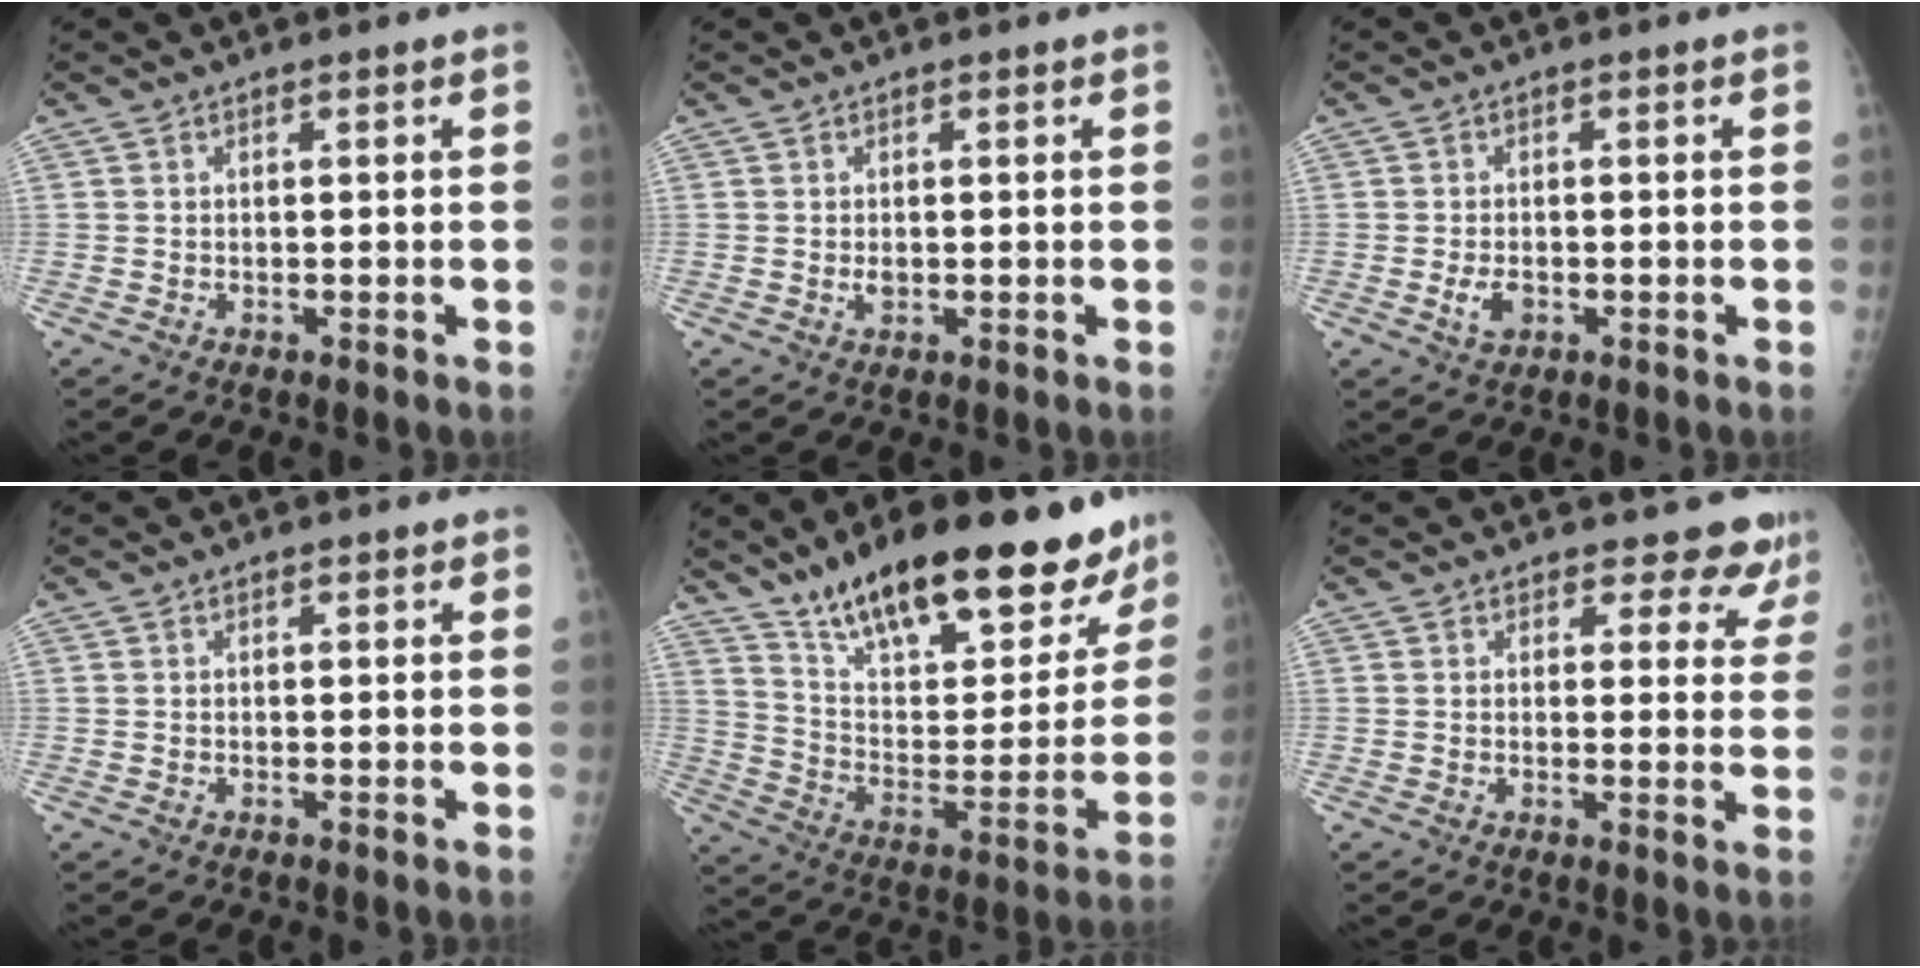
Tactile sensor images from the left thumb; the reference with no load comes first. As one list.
[{"total": 1.2, "force": [0.0, 0.9, 0.8], "torque": [-0.011, -0.001, 0.002]}, {"total": 3.0, "force": [-0.8, 1.9, 2.1], "torque": [-0.037, 0.000, -0.011]}, {"total": 0.7, "force": [0.5, 0.4, 0.3], "torque": [-0.001, -0.001, 0.003]}, {"total": 29.2, "force": [21.8, 10.0, 16.7], "torque": [-0.215, -0.077, 0.333]}, {"total": 7.6, "force": [6.9, 3.1, 0.9], "torque": [0.036, -0.037, 0.057]}]